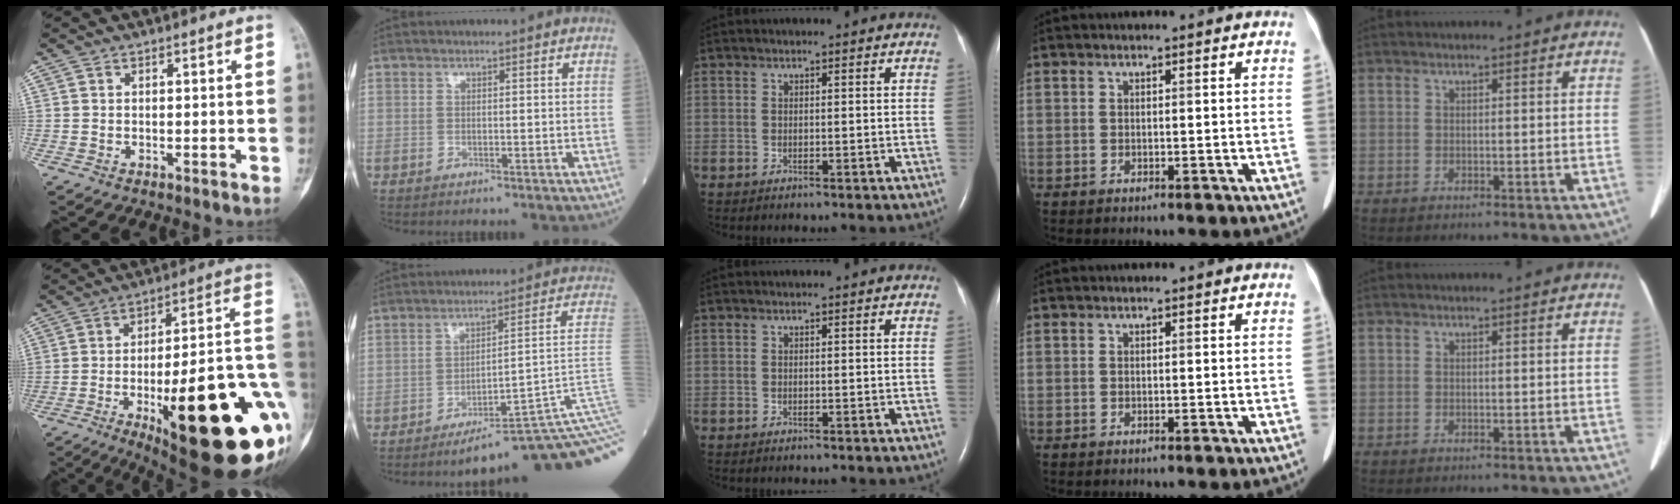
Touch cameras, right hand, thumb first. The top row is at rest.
{"thumb": {"total": 35.4, "force": [-10.3, 10.6, 32.2], "torque": [-0.366, 0.025, -0.140]}, "index": {"total": 17.2, "force": [-9.9, -1.8, 14.0], "torque": [-0.091, 0.056, -0.138]}}